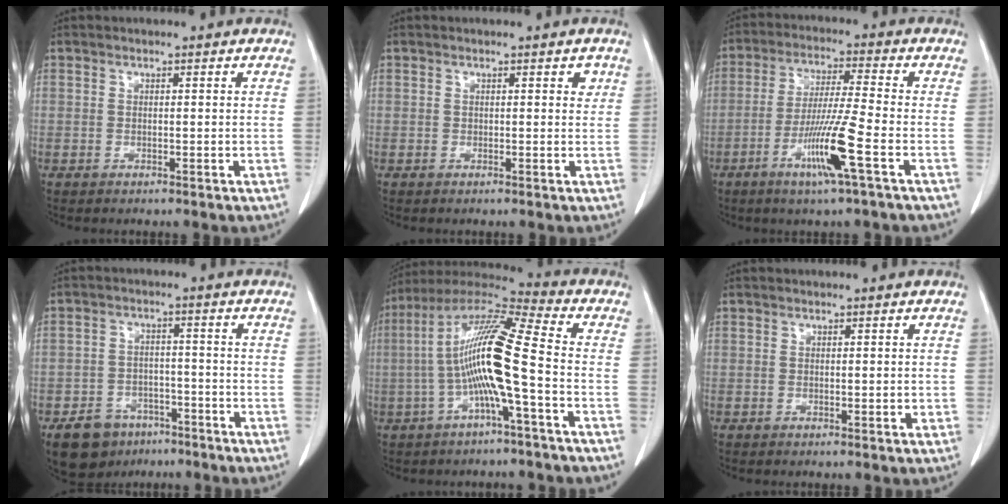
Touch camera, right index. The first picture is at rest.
{"total": 1.2, "force": [0.6, 0.7, 0.8], "torque": [-0.004, -0.001, 0.005]}
{"total": 10.0, "force": [-4.2, -1.0, 9.1], "torque": [-0.176, -0.017, -0.082]}
{"total": 7.8, "force": [-5.3, 5.2, 2.5], "torque": [-0.044, 0.006, -0.080]}
{"total": 13.7, "force": [-2.2, 0.1, 13.5], "torque": [-0.262, 0.022, -0.052]}
{"total": 1.1, "force": [0.0, 0.4, 1.1], "torque": [-0.016, -0.003, 0.003]}